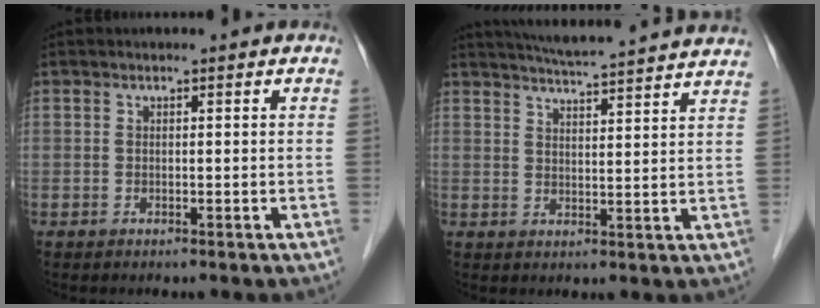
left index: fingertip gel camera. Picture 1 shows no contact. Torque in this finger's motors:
{"motor_torque": [0.70, -1.24, 0.00, 0.01]}